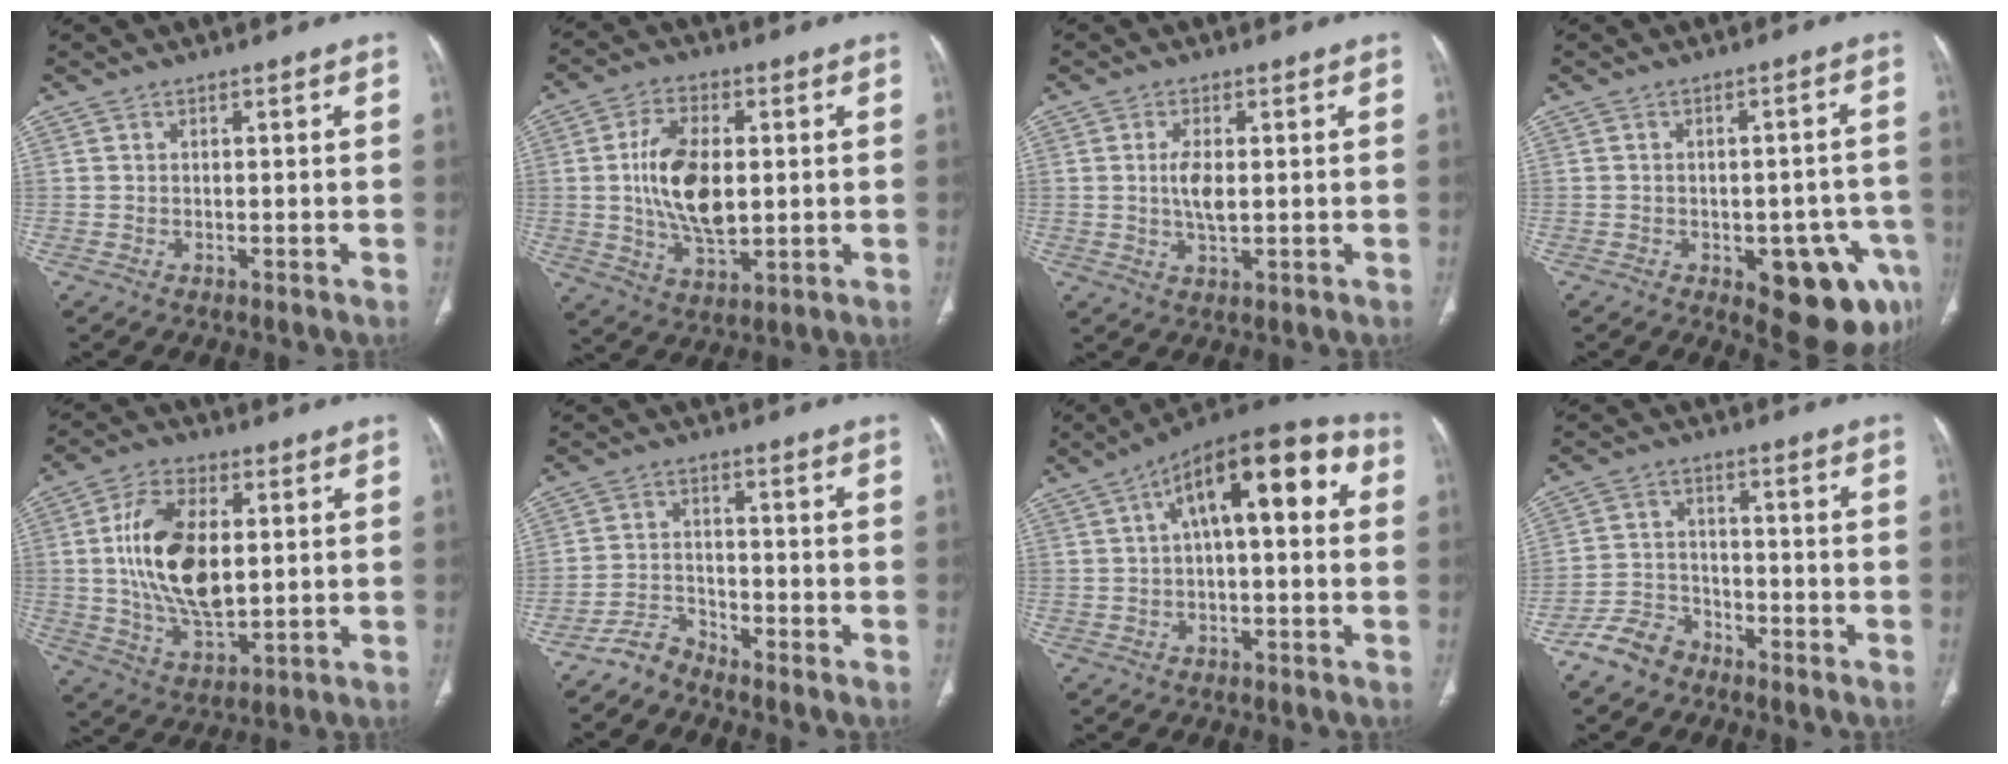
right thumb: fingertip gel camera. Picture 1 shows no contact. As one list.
[{"total": 13.1, "force": [0.8, 7.1, 11.0], "torque": [-0.197, -0.006, 0.020]}, {"total": 4.4, "force": [0.4, 1.8, 4.1], "torque": [-0.084, -0.008, 0.010]}, {"total": 14.1, "force": [-6.1, 6.6, 10.9], "torque": [-0.091, 0.029, -0.062]}, {"total": 16.5, "force": [2.0, 8.8, 13.8], "torque": [-0.250, -0.010, 0.042]}, {"total": 3.9, "force": [-3.7, 1.1, 0.2], "torque": [-0.002, 0.022, -0.075]}, {"total": 17.1, "force": [4.1, 7.0, 15.1], "torque": [-0.202, 0.043, 0.053]}, {"total": 5.5, "force": [-4.1, 3.5, 0.8], "torque": [0.001, 0.031, -0.080]}]